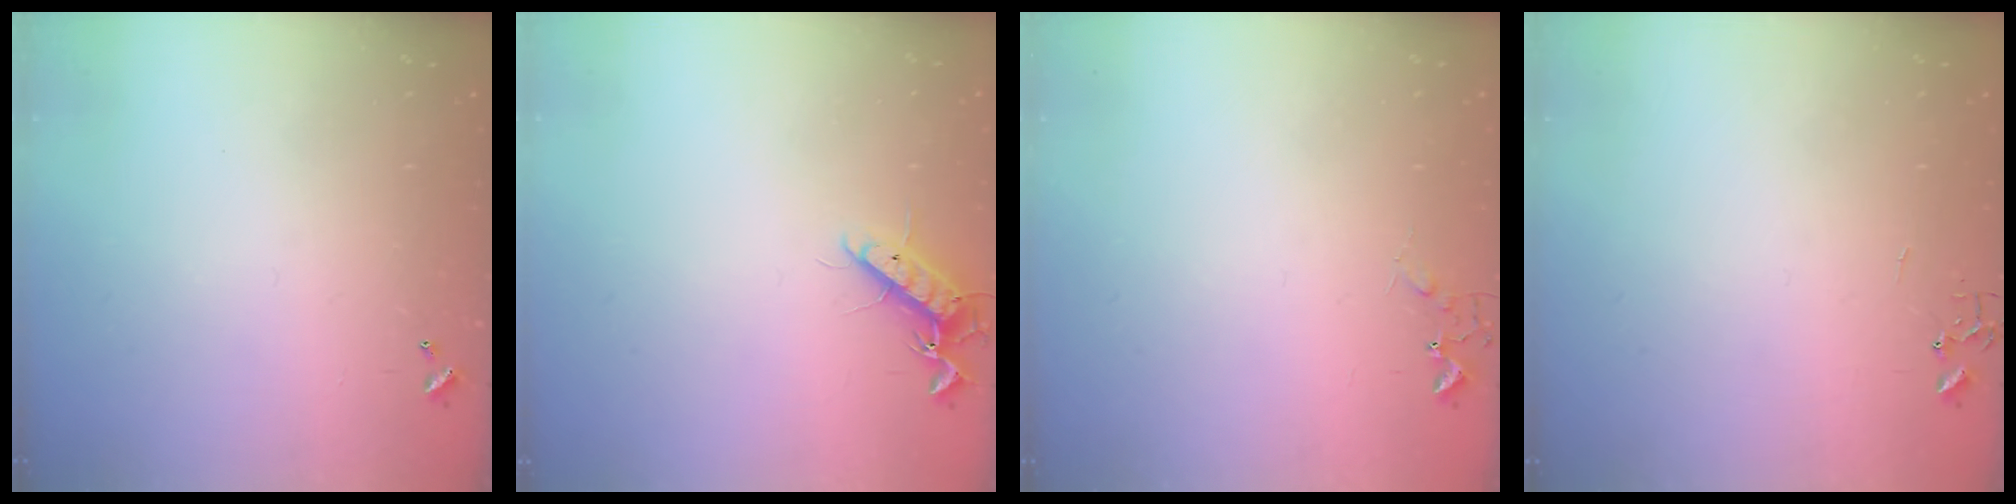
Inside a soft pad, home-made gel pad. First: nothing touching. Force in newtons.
{"total": 11.0, "press": 10.9, "slide": 1.9}
{"total": 6.6, "press": 6.6, "slide": 0.8}
{"total": 0.0}